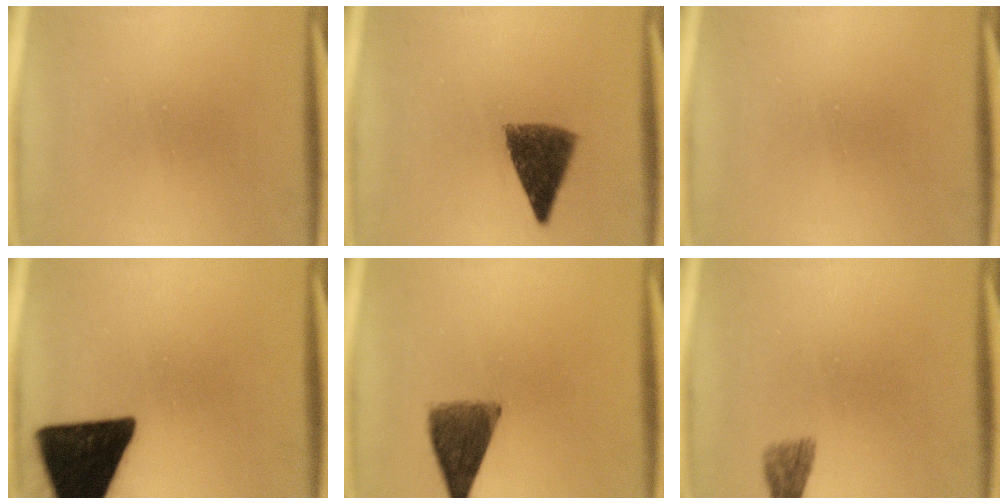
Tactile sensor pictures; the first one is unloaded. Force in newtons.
{"total": 6.4}
{"total": 0.0}
{"total": 18.7}
{"total": 7.4}
{"total": 1.8}